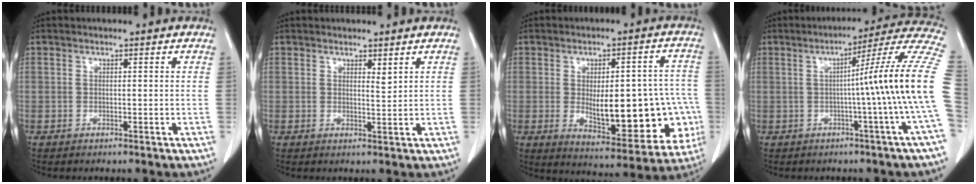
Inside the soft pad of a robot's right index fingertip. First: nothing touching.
{"total": 1.3, "force": [0.9, 0.2, 0.9], "torque": [-0.017, -0.009, 0.016]}
{"total": 18.6, "force": [-2.9, 7.0, 17.0], "torque": [-0.182, 0.024, -0.006]}
{"total": 15.5, "force": [-1.1, -2.8, 15.2], "torque": [-0.183, 0.014, -0.027]}